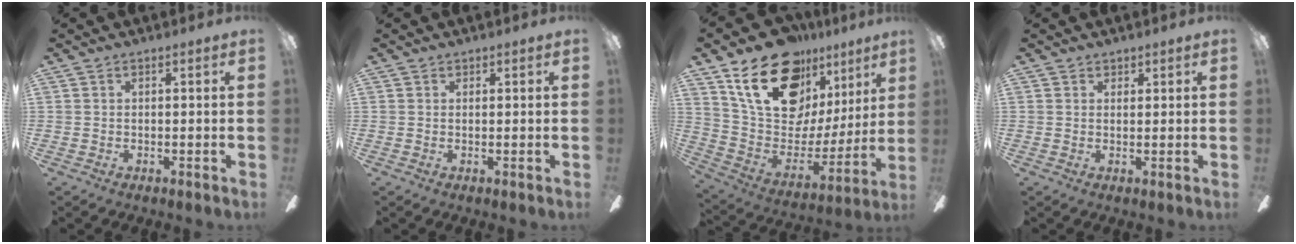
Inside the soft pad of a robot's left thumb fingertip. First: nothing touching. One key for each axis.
{"total": 0.7, "fx": 0.6, "fy": 0.5, "fz": 0.0, "tx": -0.001, "ty": 0.001, "tz": 0.011}
{"total": 24.6, "fx": 15.9, "fy": 13.7, "fz": 12.7, "tx": -0.206, "ty": -0.095, "tz": 0.296}
{"total": 1.5, "fx": 1.3, "fy": 0.8, "fz": 0.0, "tx": 0.008, "ty": -0.003, "tz": 0.023}